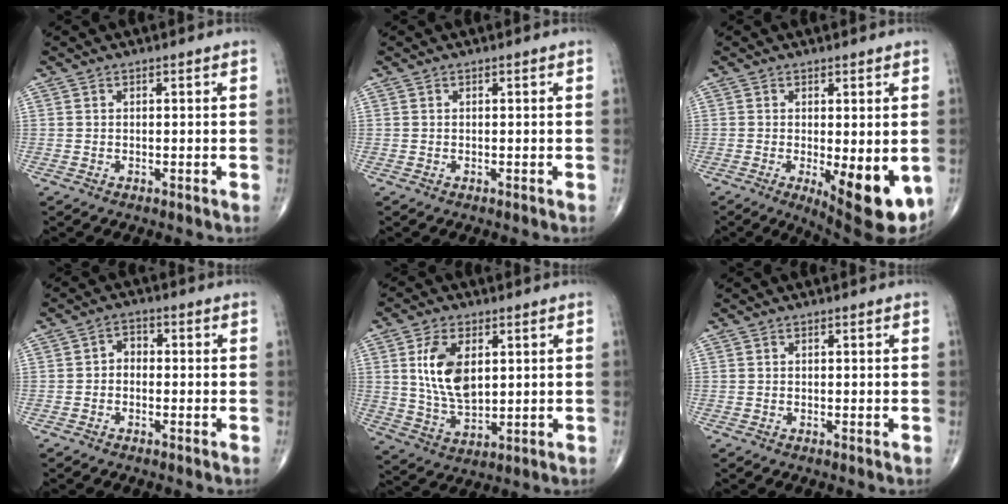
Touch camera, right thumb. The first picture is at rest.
{"total": 0.0}
{"total": 11.7, "force": [-2.9, 4.0, 10.6], "torque": [-0.133, -0.023, -0.028]}
{"total": 2.6, "force": [-0.5, 2.0, 1.6], "torque": [-0.010, 0.016, -0.023]}
{"total": 11.1, "force": [2.6, 6.3, 8.8], "torque": [-0.157, -0.015, 0.056]}
{"total": 0.0}